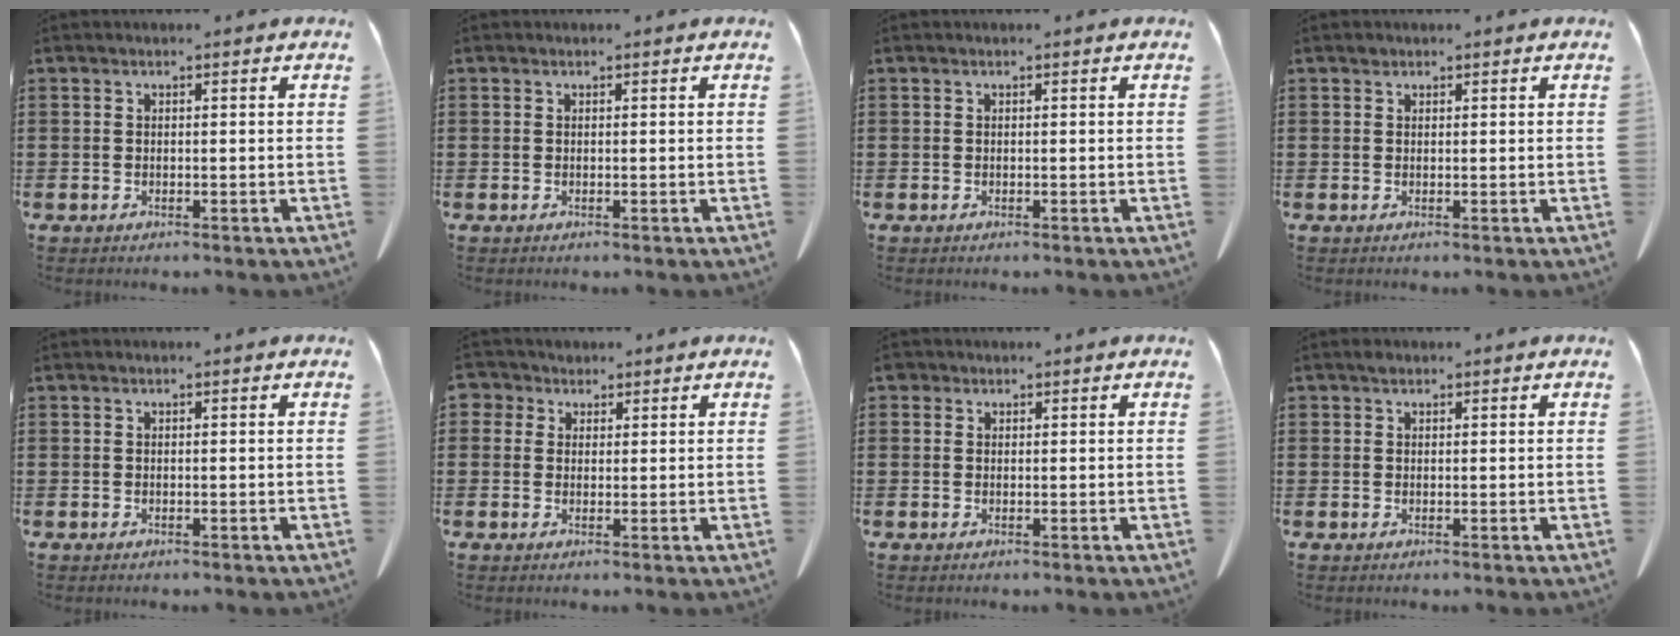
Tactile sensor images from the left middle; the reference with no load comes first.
{"total": 0.0}
{"total": 0.0}
{"total": 0.6, "force": [0.4, 0.4, 0.1], "torque": [-0.003, 0.003, 0.008]}
{"total": 0.0}
{"total": 2.8, "force": [1.6, 2.2, 0.4], "torque": [-0.012, 0.009, 0.027]}
{"total": 0.9, "force": [0.5, 0.7, 0.2], "torque": [-0.007, 0.006, 0.008]}
{"total": 0.7, "force": [0.5, 0.5, 0.1], "torque": [-0.003, 0.003, 0.009]}